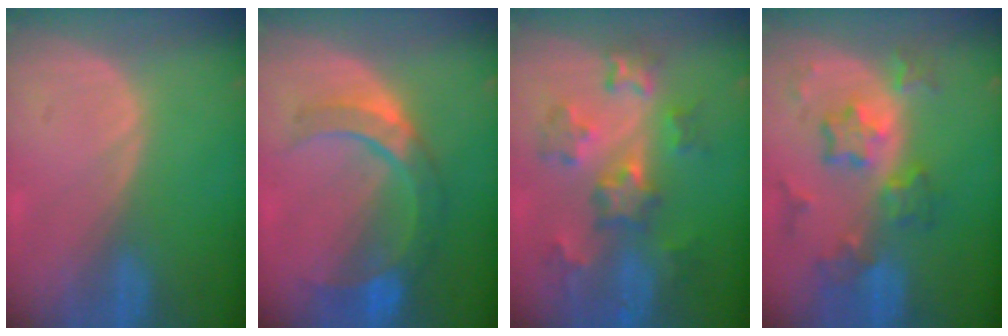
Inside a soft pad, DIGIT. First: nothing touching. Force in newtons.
{"total": 7.7, "press": 7.6, "slide": 1.2}
{"total": 7.9, "press": 7.7, "slide": 1.6}
{"total": 8.4, "press": 7.5, "slide": 4.0}